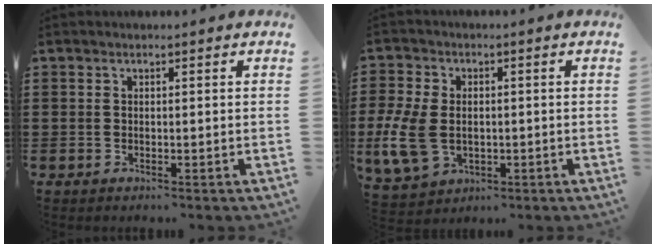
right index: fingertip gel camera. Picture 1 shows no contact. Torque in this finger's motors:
{"motor_torque": [1.78, 0.36, 0.95, 0.21]}